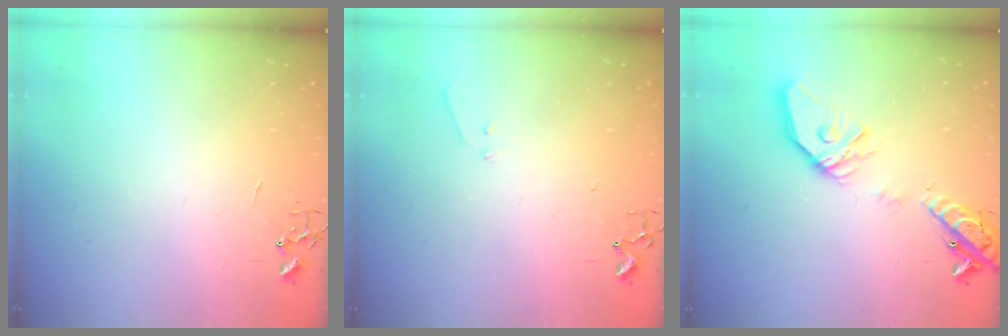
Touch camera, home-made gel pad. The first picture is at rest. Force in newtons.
{"total": 5.7, "press": 5.7, "slide": 0.7}
{"total": 18.6, "press": 18.3, "slide": 3.1}